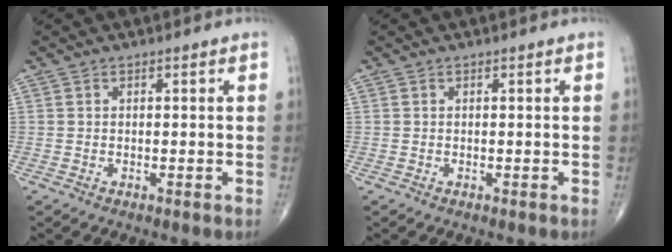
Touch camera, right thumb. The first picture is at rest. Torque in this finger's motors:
{"motor_torque": [-0.01, 0.01, -0.04, 0.04, 0.01]}